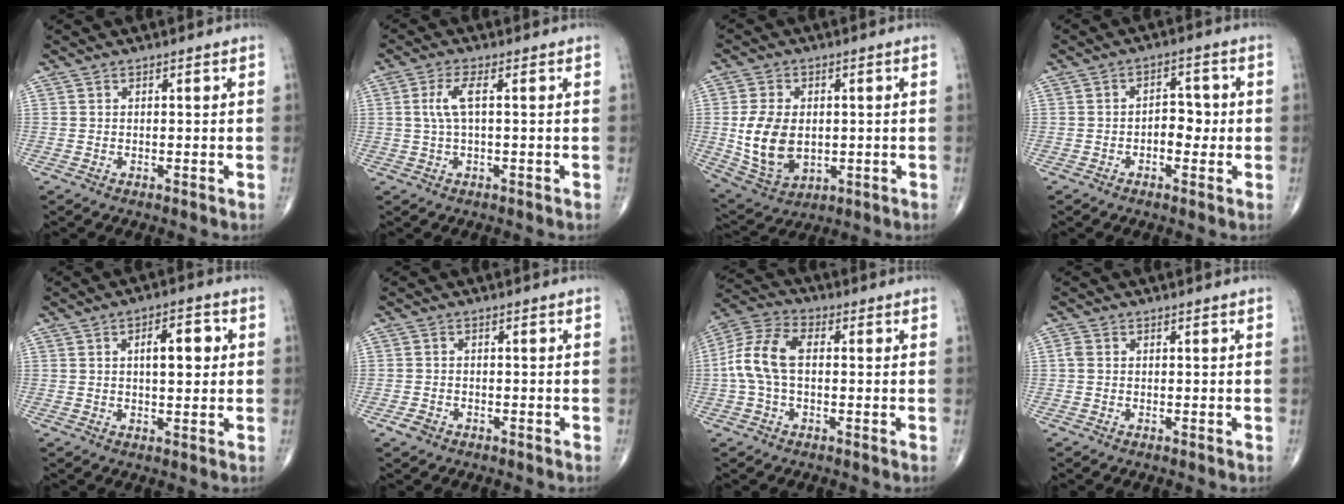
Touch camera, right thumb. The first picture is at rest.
{"total": 4.0, "force": [0.5, 1.1, 3.9], "torque": [-0.103, 0.011, 0.010]}
{"total": 12.0, "force": [-0.2, 8.1, 8.8], "torque": [-0.155, -0.008, 0.013]}
{"total": 4.5, "force": [-0.7, 2.9, 3.4], "torque": [-0.024, 0.015, -0.017]}
{"total": 6.9, "force": [1.3, 3.0, 6.0], "torque": [-0.071, 0.005, 0.017]}
{"total": 1.9, "force": [-1.1, 1.4, 0.8], "torque": [-0.016, 0.008, -0.018]}
{"total": 10.3, "force": [0.1, 6.2, 8.3], "torque": [-0.181, 0.031, -0.005]}
{"total": 1.2, "force": [0.1, 0.9, 0.8], "torque": [-0.020, 0.003, 0.000]}